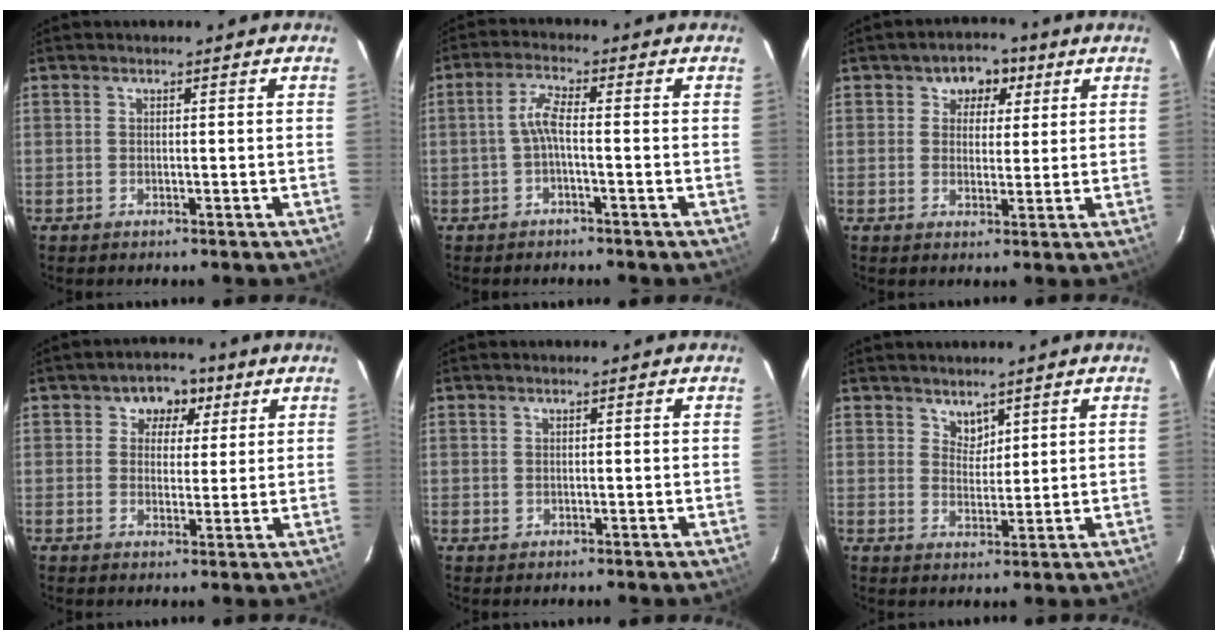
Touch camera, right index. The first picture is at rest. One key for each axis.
{"total": 3.2, "fx": -1.0, "fy": 0.3, "fz": 3.0, "tx": -0.071, "ty": 0.008, "tz": -0.022}
{"total": 5.5, "fx": 2.3, "fy": 4.5, "fz": 2.1, "tx": -0.019, "ty": 0.012, "tz": 0.031}
{"total": 5.4, "fx": 2.1, "fy": 4.7, "fz": 1.8, "tx": -0.013, "ty": 0.011, "tz": 0.026}
{"total": 0.8, "fx": 0.1, "fy": 0.8, "fz": 0.0, "tx": 0.005, "ty": 0.003, "tz": 0.003}
{"total": 2.9, "fx": 2.3, "fy": 1.6, "fz": 0.6, "tx": -0.003, "ty": 0.001, "tz": 0.043}